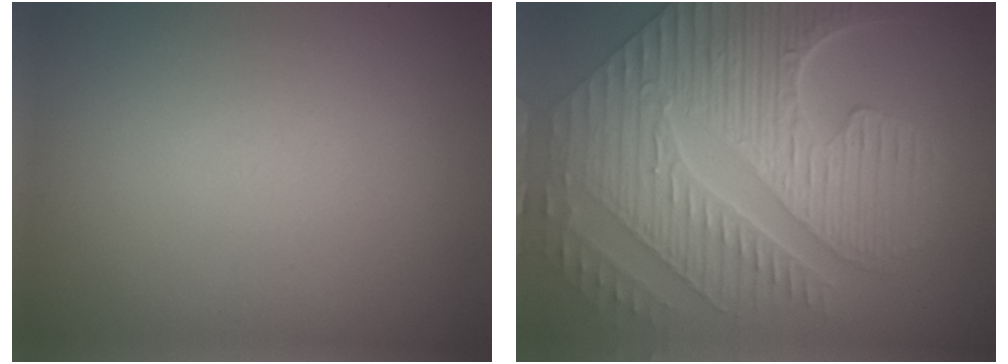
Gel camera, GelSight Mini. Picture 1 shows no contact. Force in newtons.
{"total": 10.2, "press": 7.0, "slide": 7.4}